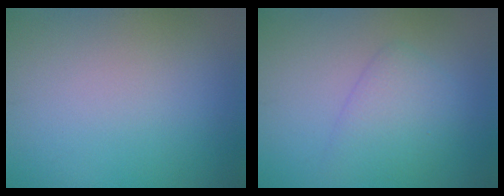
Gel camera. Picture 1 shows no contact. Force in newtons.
{"total": 3.1, "press": 3.0, "slide": 0.3}